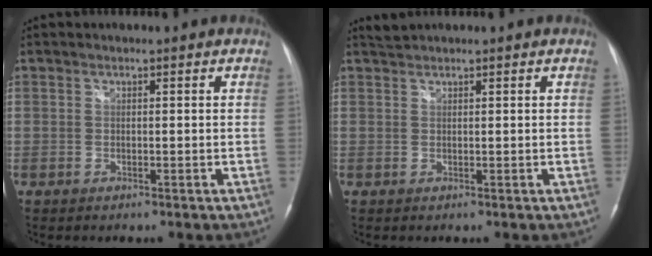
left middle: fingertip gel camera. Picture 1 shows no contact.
{"total": 1.2, "force": [1.2, -0.3, 0.0], "torque": [-0.006, 0.009, 0.030]}